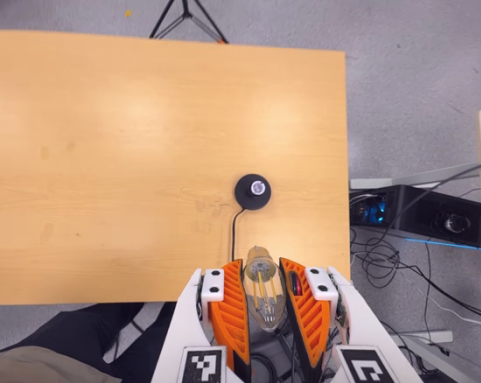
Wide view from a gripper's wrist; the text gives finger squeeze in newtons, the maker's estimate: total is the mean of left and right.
{"total": 18.4, "left": 19.7, "right": 17.0}